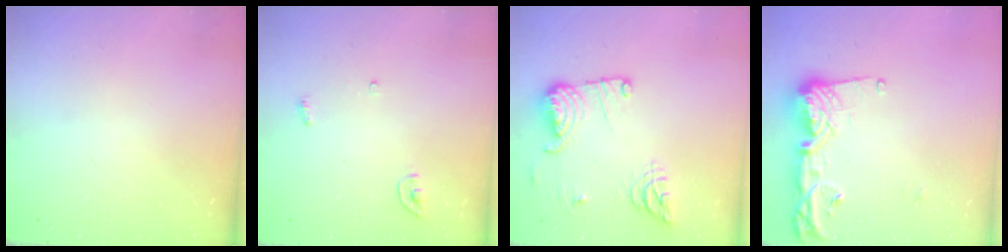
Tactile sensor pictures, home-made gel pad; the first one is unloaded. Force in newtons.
{"total": 3.4, "press": 3.4, "slide": 0.3}
{"total": 17.5, "press": 16.1, "slide": 6.9}
{"total": 14.0, "press": 13.9, "slide": 1.3}